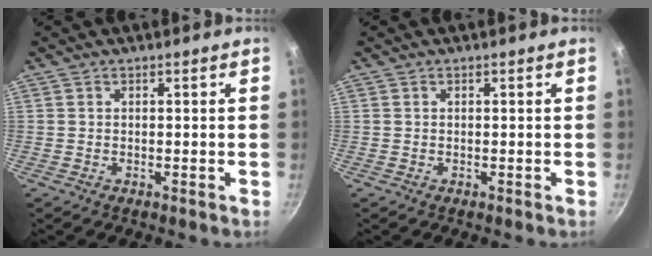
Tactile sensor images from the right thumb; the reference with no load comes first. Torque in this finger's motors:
{"motor_torque": [-0.06, 0.02, -0.13, 0.01, 0.00]}